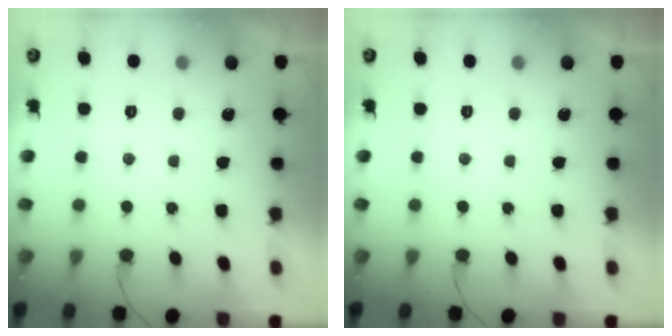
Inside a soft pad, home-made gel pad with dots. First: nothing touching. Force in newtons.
{"total": 0.0}